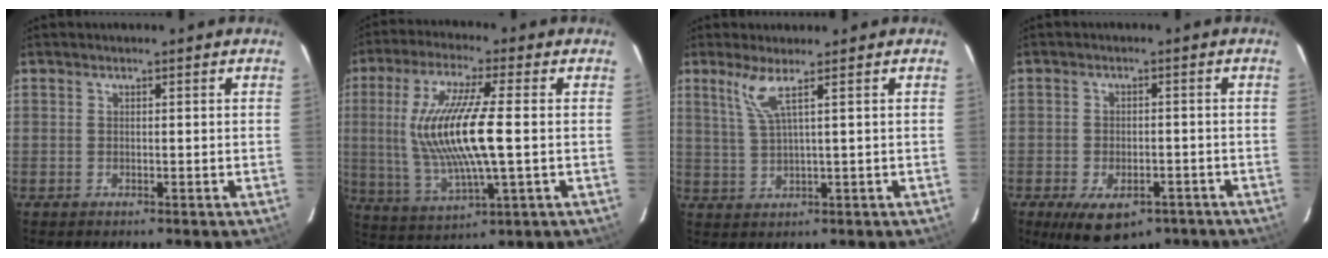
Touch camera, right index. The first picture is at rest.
{"total": 16.0, "force": [0.5, 3.0, 15.7], "torque": [-0.303, -0.008, 0.020]}
{"total": 4.1, "force": [2.2, -0.7, 3.3], "torque": [-0.069, -0.007, 0.053]}
{"total": 11.4, "force": [-7.1, 5.8, 6.8], "torque": [-0.133, -0.020, -0.097]}